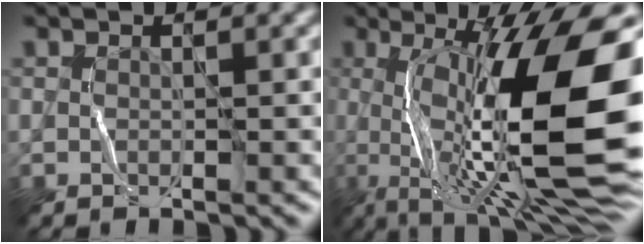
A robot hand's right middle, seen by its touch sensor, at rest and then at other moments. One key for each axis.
{"total": 15.4, "fx": -0.1, "fy": 4.1, "fz": 14.9, "tx": -0.226, "ty": 0.010, "tz": 0.004}